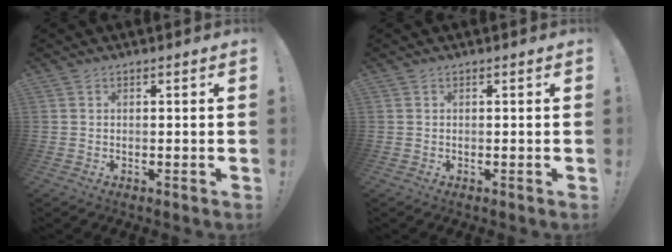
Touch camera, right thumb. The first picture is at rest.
{"total": 0.0}